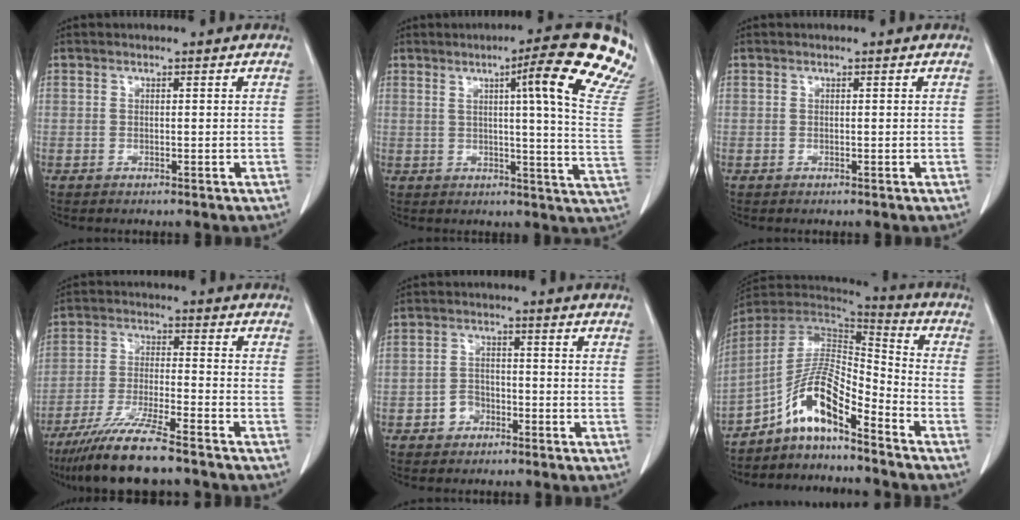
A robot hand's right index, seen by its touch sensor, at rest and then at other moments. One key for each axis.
{"total": 17.2, "fx": 10.4, "fy": -0.9, "fz": 13.7, "tx": -0.173, "ty": -0.034, "tz": 0.102}
{"total": 0.0}
{"total": 11.1, "fx": -8.8, "fy": 0.2, "fz": 6.7, "tx": -0.123, "ty": -0.033, "tz": -0.158}
{"total": 3.3, "fx": -1.7, "fy": 2.5, "fz": 1.1, "tx": -0.013, "ty": 0.010, "tz": -0.032}
{"total": 10.7, "fx": -7.2, "fy": 2.4, "fz": 7.6, "tx": -0.149, "ty": 0.024, "tz": -0.134}